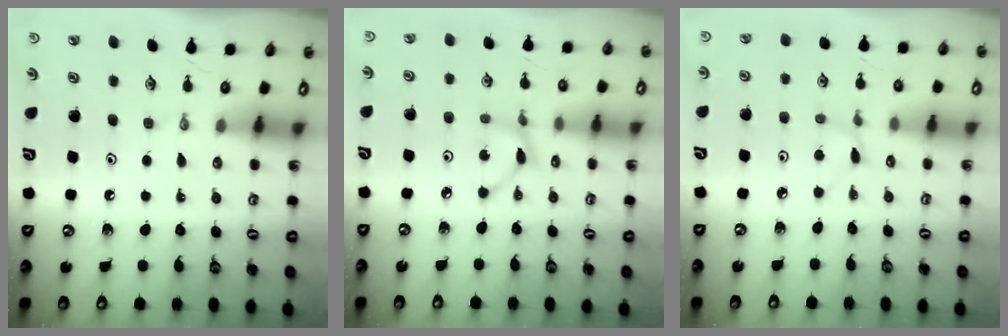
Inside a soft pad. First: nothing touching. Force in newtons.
{"total": 2.9, "press": 2.9, "slide": 0.1}
{"total": 1.5, "press": 1.5, "slide": 0.2}